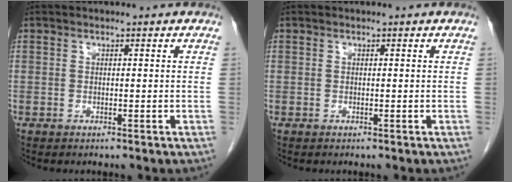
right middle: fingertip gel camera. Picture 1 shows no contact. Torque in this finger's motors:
{"motor_torque": [0.01, -0.42, 0.09, 0.00]}